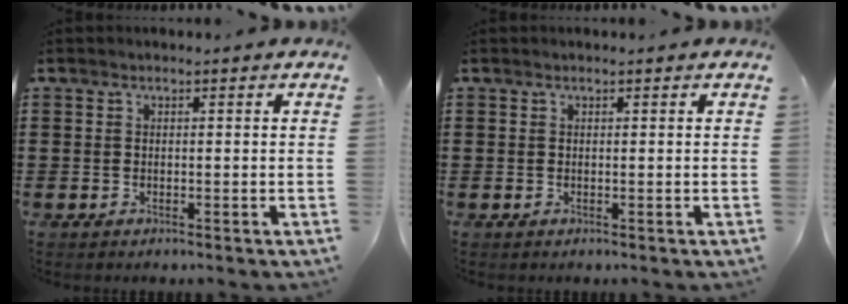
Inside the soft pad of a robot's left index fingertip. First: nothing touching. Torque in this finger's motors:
{"motor_torque": [0.06, 0.03, 0.00, 0.00]}